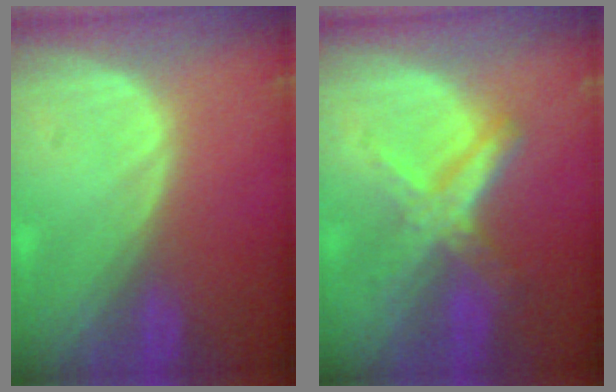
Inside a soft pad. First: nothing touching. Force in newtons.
{"total": 6.7, "press": 5.9, "slide": 3.2}